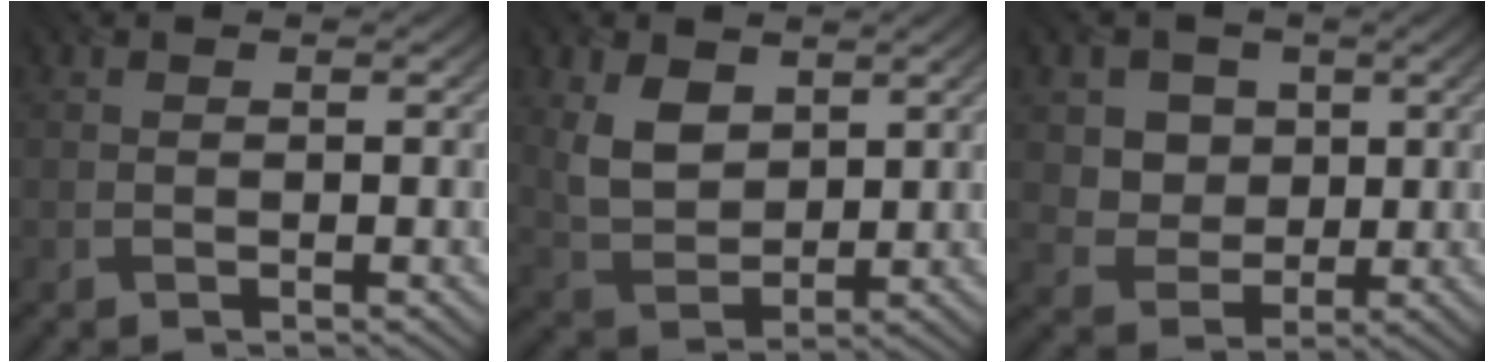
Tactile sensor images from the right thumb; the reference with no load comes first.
{"total": 6.2, "force": [2.8, 4.1, 3.7], "torque": [-0.092, -0.011, 0.054]}
{"total": 6.4, "force": [2.5, 5.5, 2.3], "torque": [-0.080, -0.018, 0.058]}